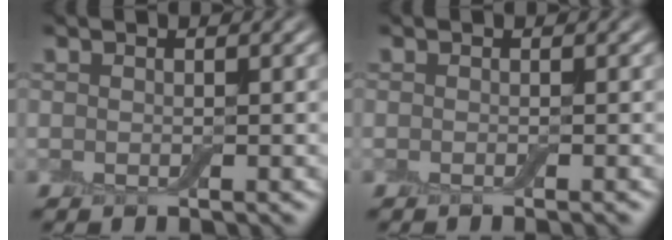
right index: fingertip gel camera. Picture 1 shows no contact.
{"total": 0.7, "force": [-0.3, 0.1, 0.6], "torque": [-0.004, -0.003, -0.008]}